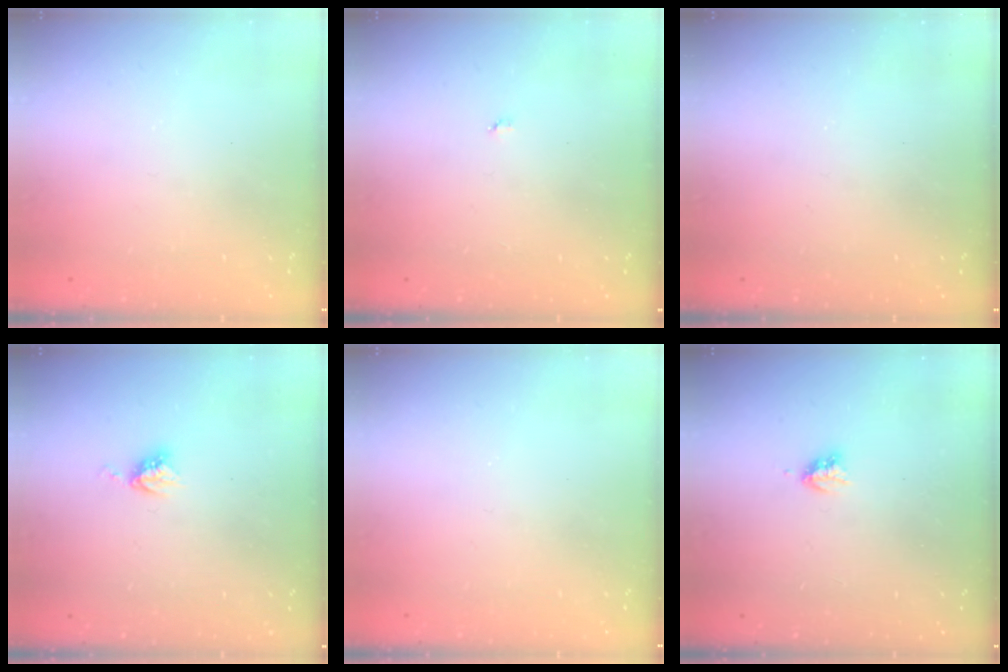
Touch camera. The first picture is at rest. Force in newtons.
{"total": 2.9, "press": 2.9, "slide": 0.3}
{"total": 0.0}
{"total": 4.4, "press": 4.4, "slide": 0.1}
{"total": 0.0}
{"total": 2.9, "press": 2.9, "slide": 0.5}